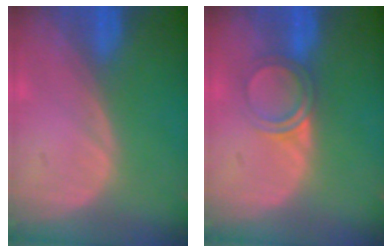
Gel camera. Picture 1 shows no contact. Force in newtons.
{"total": 3.8, "press": 3.6, "slide": 1.3}